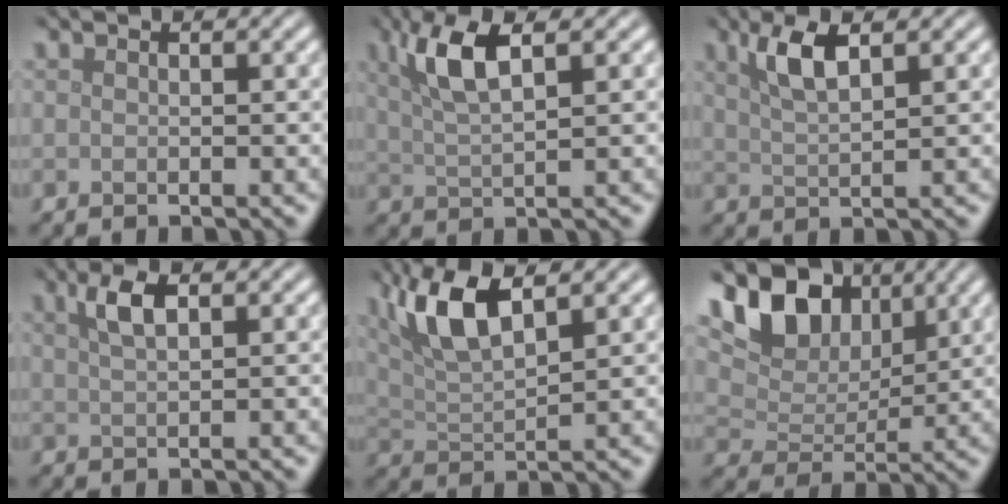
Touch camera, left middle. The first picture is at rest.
{"total": 4.7, "force": [2.1, 1.2, 4.1], "torque": [-0.082, 0.005, 0.039]}
{"total": 3.4, "force": [1.8, 0.9, 2.7], "torque": [-0.054, 0.002, 0.035]}
{"total": 2.7, "force": [1.3, 0.9, 2.2], "torque": [-0.039, 0.007, 0.024]}
{"total": 6.2, "force": [3.2, 1.9, 4.9], "torque": [-0.098, 0.011, 0.060]}
{"total": 7.6, "force": [4.4, 4.5, 4.2], "torque": [-0.085, 0.003, 0.065]}